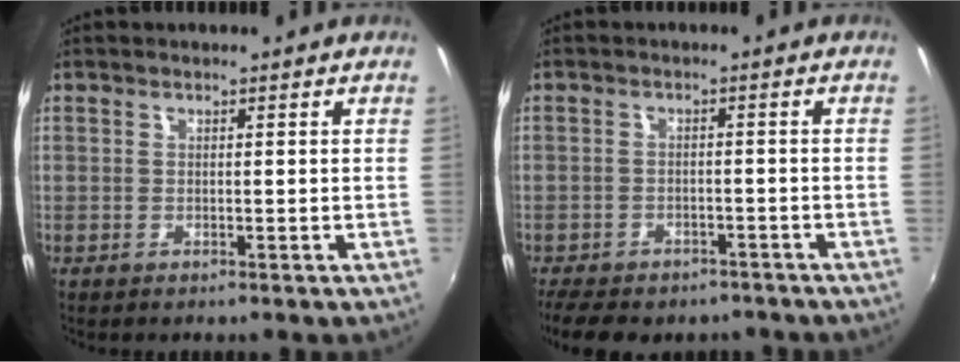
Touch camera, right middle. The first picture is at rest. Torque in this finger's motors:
{"motor_torque": [1.06, -1.08, 0.17, 0.09]}